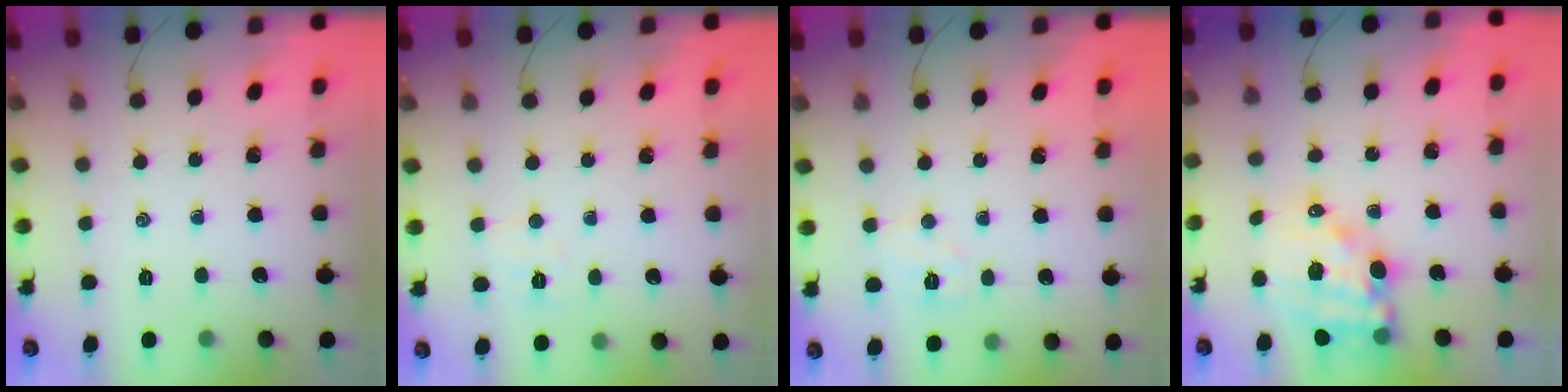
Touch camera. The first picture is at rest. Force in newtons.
{"total": 3.6, "press": 3.5, "slide": 0.8}
{"total": 5.8, "press": 5.7, "slide": 1.1}
{"total": 13.1, "press": 12.6, "slide": 3.4}